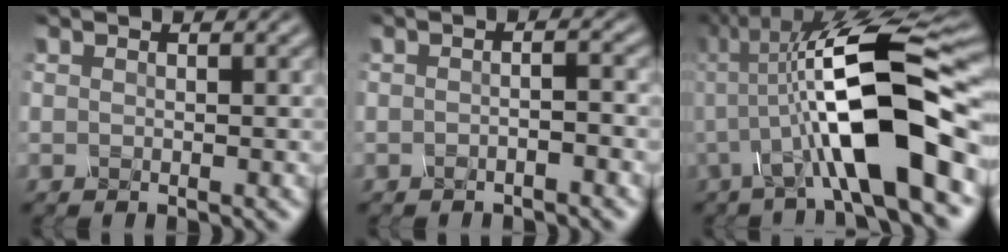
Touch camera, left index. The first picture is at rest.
{"total": 1.4, "force": [-0.8, 0.2, 1.1], "torque": [-0.020, 0.002, -0.018]}
{"total": 12.5, "force": [-1.3, 3.3, 12.0], "torque": [-0.202, 0.016, -0.034]}